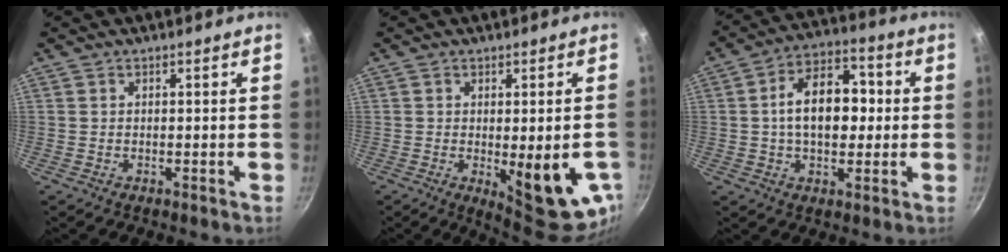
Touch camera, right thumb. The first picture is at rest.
{"total": 14.6, "force": [-3.4, 4.7, 13.4], "torque": [-0.142, -0.018, -0.033]}
{"total": 14.1, "force": [0.7, 9.0, 10.9], "torque": [-0.135, 0.029, -0.003]}